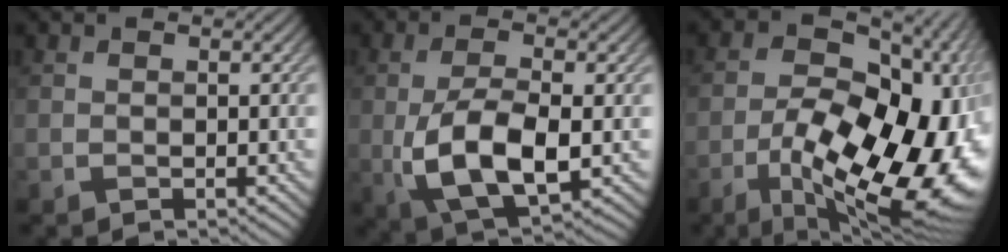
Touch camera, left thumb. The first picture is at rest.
{"total": 9.7, "force": [-1.5, 4.5, 8.4], "torque": [-0.177, -0.010, -0.023]}
{"total": 18.9, "force": [-5.7, 9.9, 15.1], "torque": [-0.215, -0.017, -0.075]}